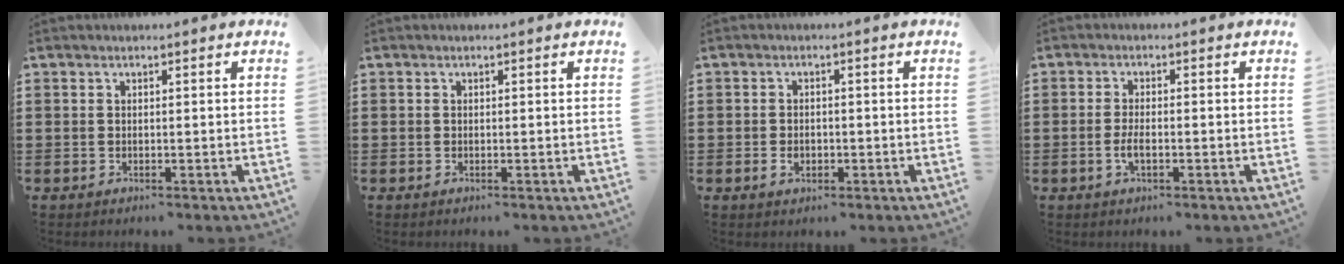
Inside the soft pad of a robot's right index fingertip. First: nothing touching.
{"total": 0.0}
{"total": 1.8, "force": [-0.6, 1.2, 1.2], "torque": [-0.024, 0.004, -0.012]}
{"total": 2.5, "force": [-0.8, 0.7, 2.3], "torque": [-0.049, -0.003, -0.016]}